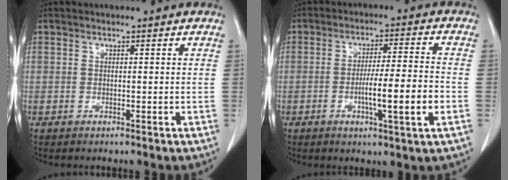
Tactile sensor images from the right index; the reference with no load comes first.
{"total": 9.3, "force": [-2.5, 0.0, 8.9], "torque": [-0.146, -0.004, -0.043]}